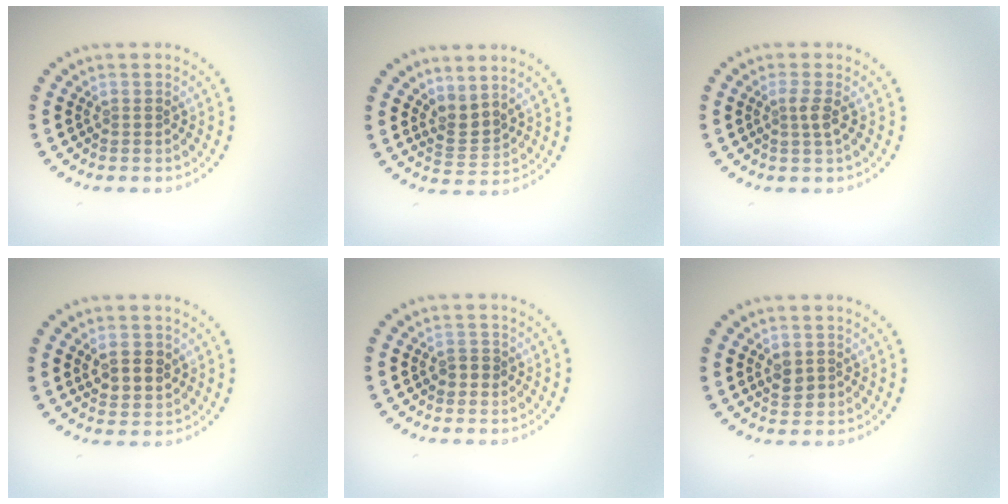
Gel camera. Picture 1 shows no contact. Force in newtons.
{"total": 2.3, "press": 1.5, "slide": 1.7}
{"total": 1.4, "press": 1.1, "slide": 0.9}
{"total": 2.8, "press": 2.6, "slide": 0.8}
{"total": 1.1, "press": 1.1, "slide": 0.4}
{"total": 1.7, "press": 1.7, "slide": 0.1}